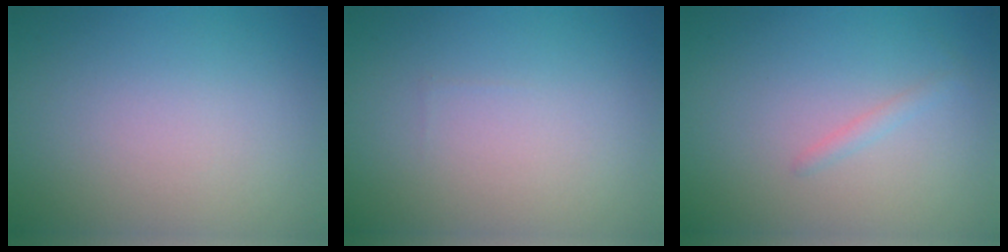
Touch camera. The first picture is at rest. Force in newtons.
{"total": 0.0}
{"total": 0.8, "press": 0.8, "slide": 0.1}